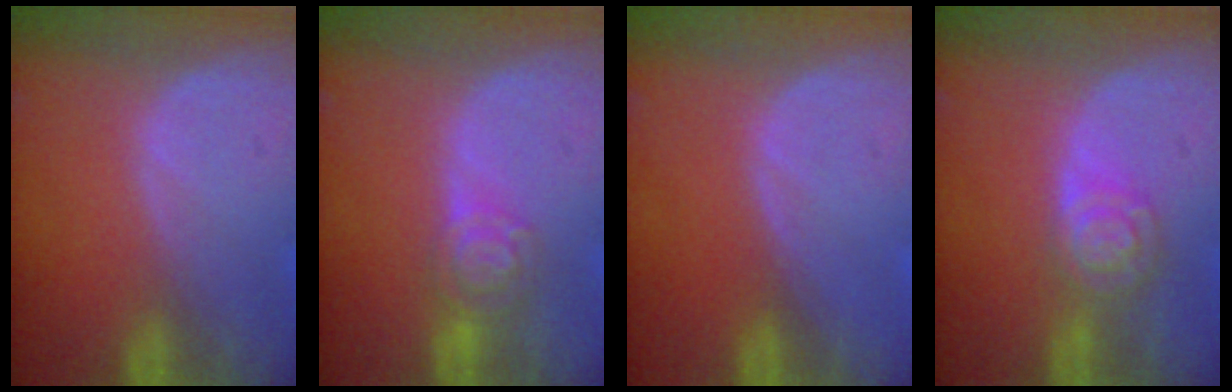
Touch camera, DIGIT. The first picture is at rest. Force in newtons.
{"total": 5.0, "press": 4.3, "slide": 2.5}
{"total": 0.0}
{"total": 5.3, "press": 4.6, "slide": 2.5}